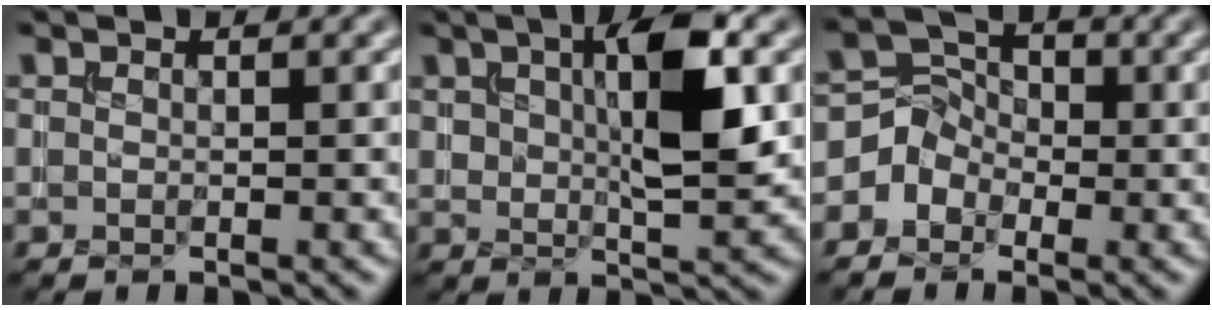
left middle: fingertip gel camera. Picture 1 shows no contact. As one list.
[{"total": 7.7, "force": [2.0, 3.1, 6.8], "torque": [-0.113, 0.008, 0.035]}, {"total": 3.0, "force": [-1.2, 2.6, 0.9], "torque": [0.001, 0.015, -0.031]}]